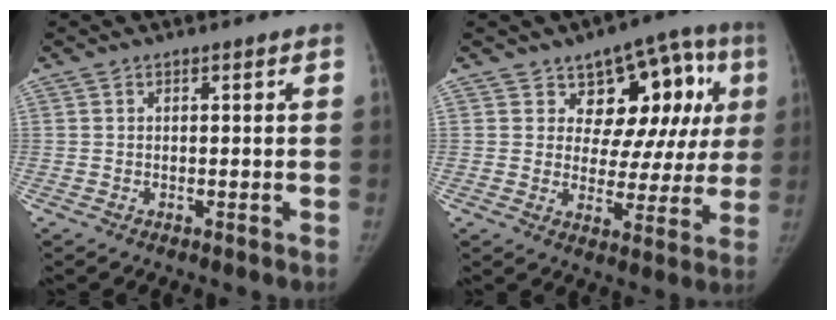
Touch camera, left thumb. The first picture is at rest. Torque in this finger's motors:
{"motor_torque": [0.04, 0.04, 0.61, -0.52, 0.06]}